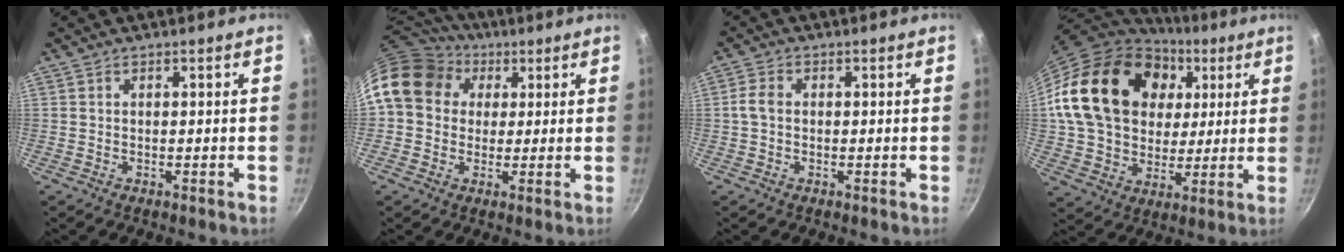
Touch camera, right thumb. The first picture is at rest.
{"total": 14.9, "force": [4.0, 12.4, 7.2], "torque": [-0.112, 0.027, 0.056]}
{"total": 2.8, "force": [-0.1, 2.0, 2.0], "torque": [-0.042, 0.012, -0.006]}
{"total": 25.2, "force": [6.3, 19.2, 15.1], "torque": [-0.244, 0.014, 0.112]}